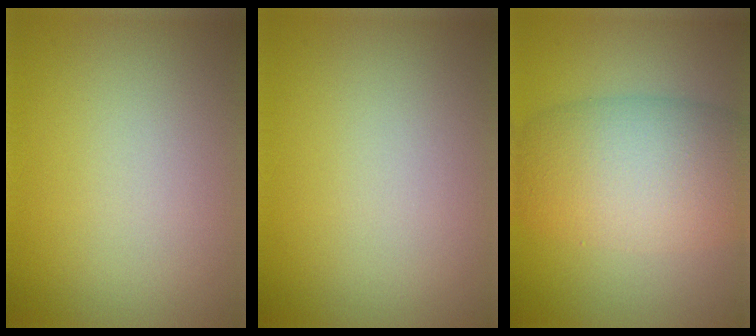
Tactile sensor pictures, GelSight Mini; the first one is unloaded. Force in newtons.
{"total": 0.0}
{"total": 8.6, "press": 8.5, "slide": 0.7}